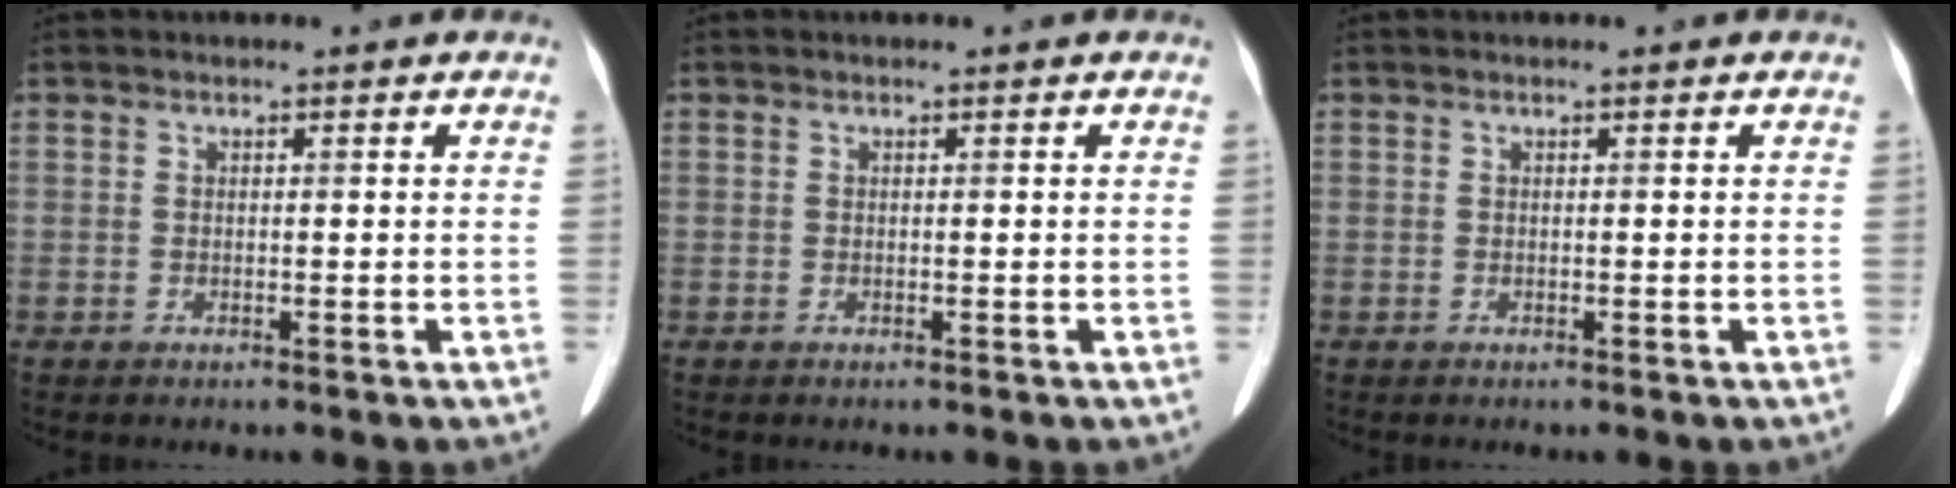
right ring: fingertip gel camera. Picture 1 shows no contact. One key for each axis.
{"total": 0.0}
{"total": 0.0}